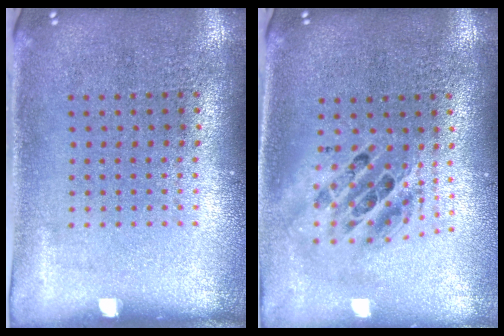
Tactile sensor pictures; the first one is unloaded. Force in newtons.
{"total": 1.8, "press": 1.5, "slide": 1.1}